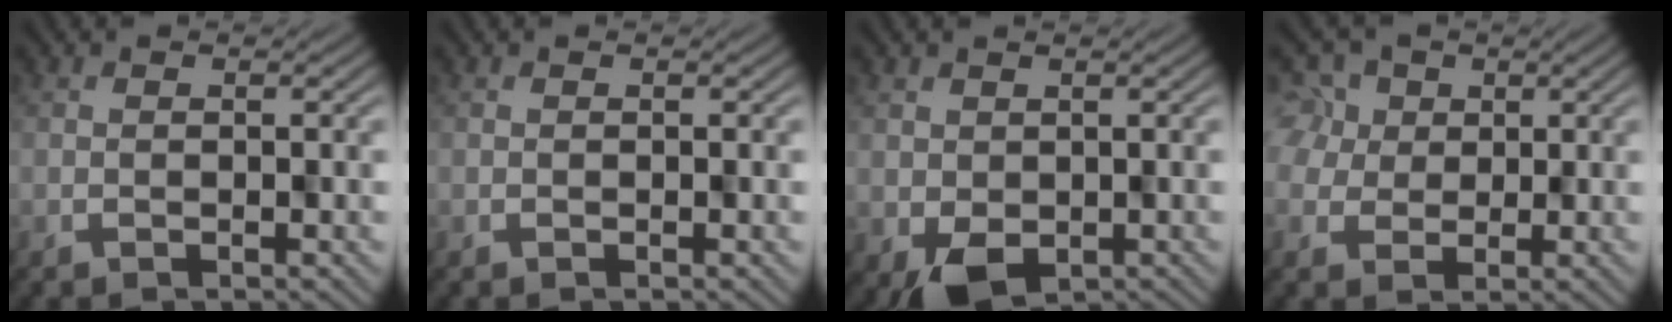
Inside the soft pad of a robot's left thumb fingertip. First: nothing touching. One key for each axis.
{"total": 0.0}
{"total": 4.6, "fx": -1.8, "fy": 3.3, "fz": 2.6, "tx": -0.040, "ty": -0.019, "tz": -0.020}
{"total": 5.3, "fx": 0.7, "fy": 5.1, "fz": 1.2, "tx": -0.044, "ty": 0.004, "tz": -0.011}